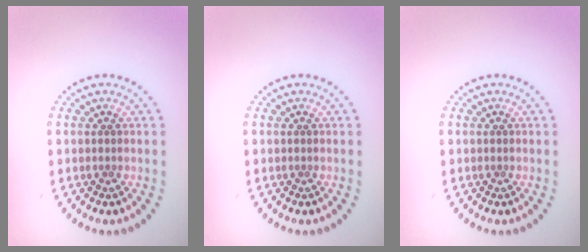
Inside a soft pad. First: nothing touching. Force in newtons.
{"total": 0.0}
{"total": 0.0}